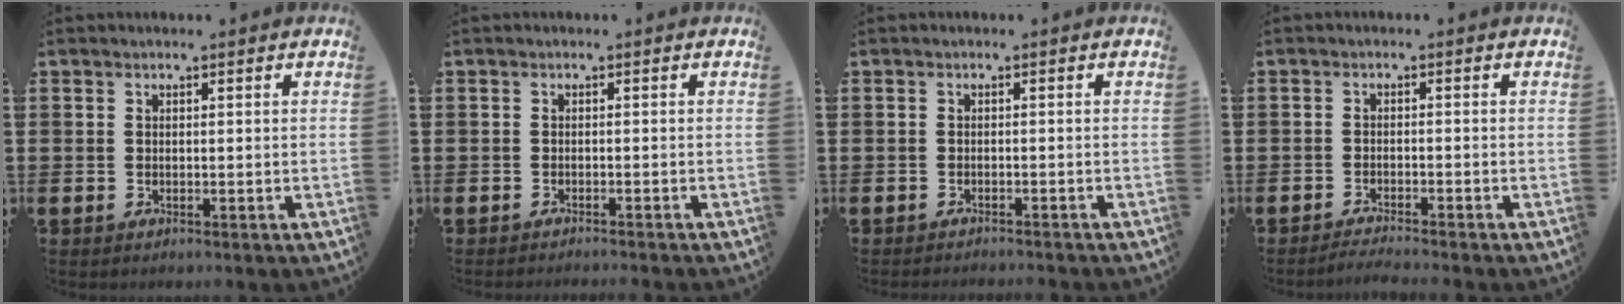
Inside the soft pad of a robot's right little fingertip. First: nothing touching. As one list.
[{"total": 0.7, "force": [-0.7, -0.2, 0.0], "torque": [0.001, -0.001, -0.014]}, {"total": 0.8, "force": [-0.8, -0.1, 0.0], "torque": [0.001, -0.001, -0.017]}, {"total": 1.4, "force": [-1.3, -0.2, 0.3], "torque": [-0.005, 0.001, -0.025]}]